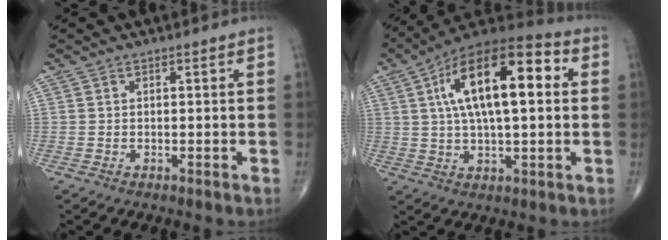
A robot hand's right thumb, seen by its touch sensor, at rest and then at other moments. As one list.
[{"total": 20.2, "force": [4.3, 8.2, 17.9], "torque": [-0.283, 0.017, 0.059]}]